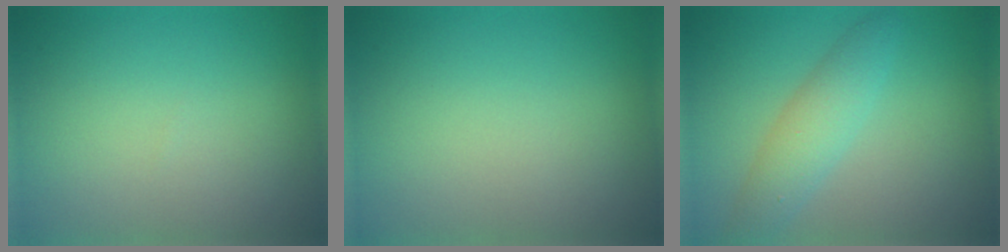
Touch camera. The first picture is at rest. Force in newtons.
{"total": 0.0}
{"total": 3.3, "press": 3.3, "slide": 0.0}